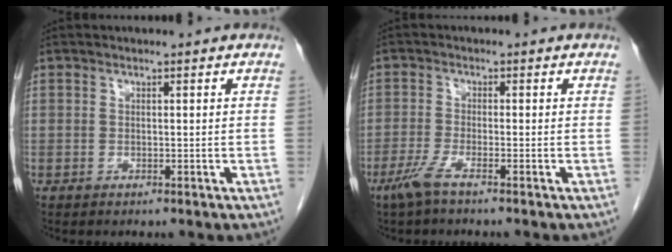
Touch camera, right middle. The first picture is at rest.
{"total": 3.2, "force": [-2.3, 0.0, 2.2], "torque": [-0.051, -0.006, -0.052]}